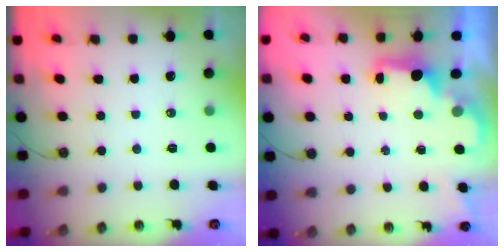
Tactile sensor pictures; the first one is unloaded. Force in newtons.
{"total": 2.3, "press": 2.2, "slide": 0.7}